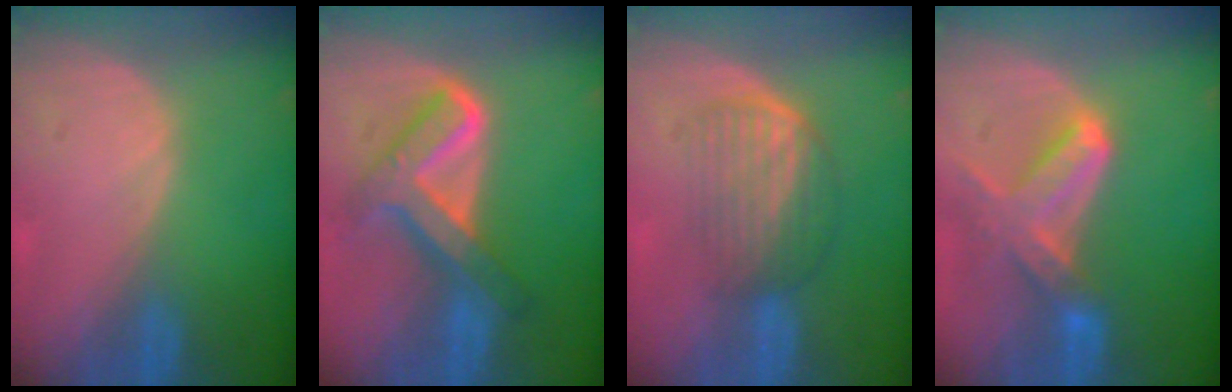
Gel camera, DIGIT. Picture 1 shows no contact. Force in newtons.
{"total": 8.4, "press": 8.4, "slide": 0.7}
{"total": 6.7, "press": 5.8, "slide": 3.2}
{"total": 7.2, "press": 6.6, "slide": 2.9}